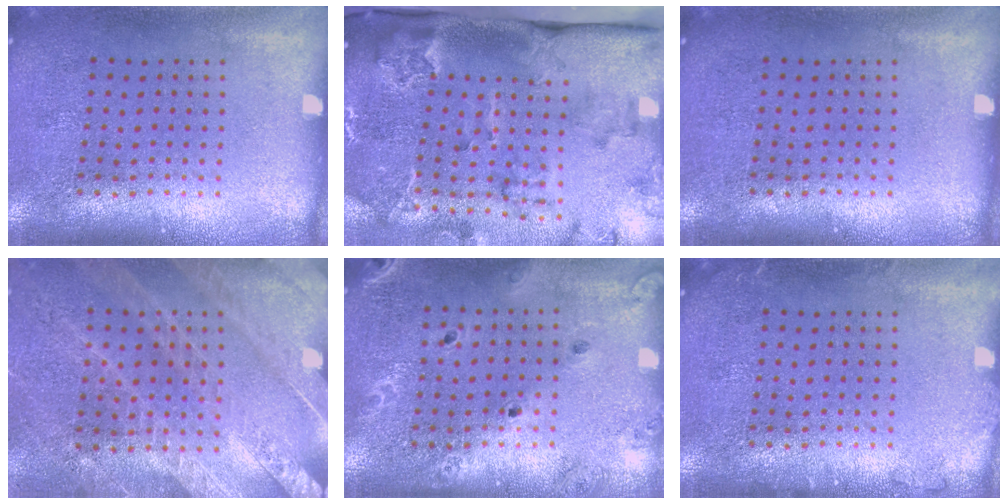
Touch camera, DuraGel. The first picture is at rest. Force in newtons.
{"total": 2.8, "press": 2.4, "slide": 1.5}
{"total": 0.0}
{"total": 2.7, "press": 2.7, "slide": 0.5}
{"total": 1.7, "press": 1.7, "slide": 0.4}
{"total": 0.9, "press": 0.8, "slide": 0.2}